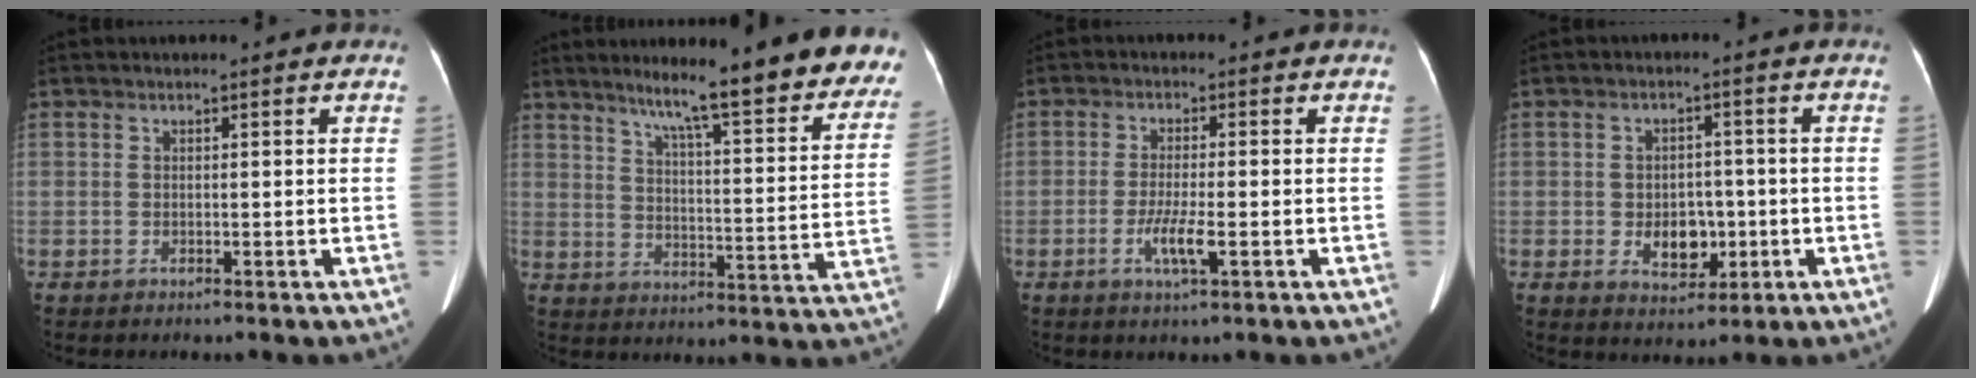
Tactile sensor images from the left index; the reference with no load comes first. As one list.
[{"total": 23.6, "force": [19.8, 1.9, 12.8], "torque": [-0.163, -0.047, 0.246]}, {"total": 4.3, "force": [-1.5, 0.3, 4.0], "torque": [-0.084, -0.008, -0.026]}, {"total": 5.7, "force": [-1.2, 3.9, 4.0], "torque": [-0.064, 0.006, -0.008]}]